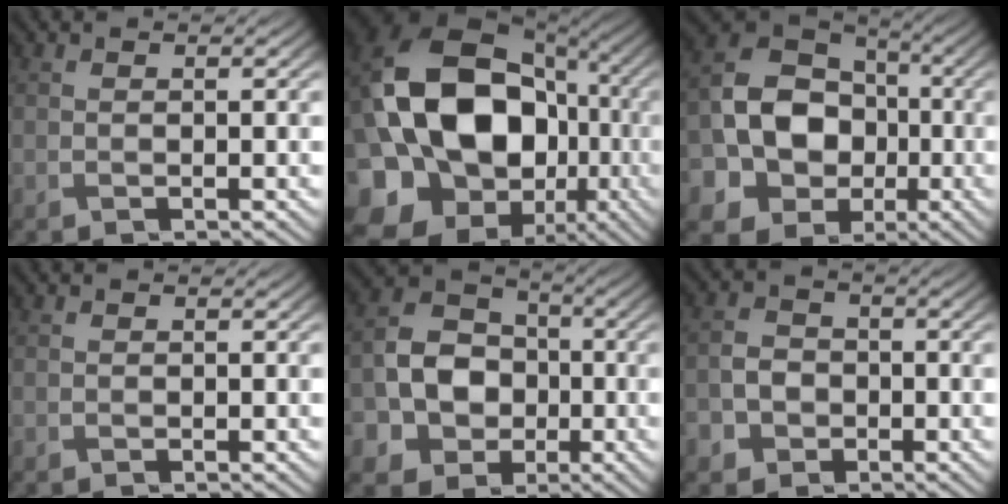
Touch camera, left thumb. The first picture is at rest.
{"total": 21.3, "force": [-1.9, 16.7, 13.1], "torque": [-0.303, -0.013, -0.031]}
{"total": 14.1, "force": [-2.8, 11.7, 7.4], "torque": [-0.183, -0.031, -0.062]}
{"total": 0.0}
{"total": 9.2, "force": [-2.2, 7.6, 4.7], "torque": [-0.109, -0.004, -0.059]}
{"total": 3.9, "force": [-1.7, 3.2, 1.3], "torque": [-0.025, -0.008, -0.042]}